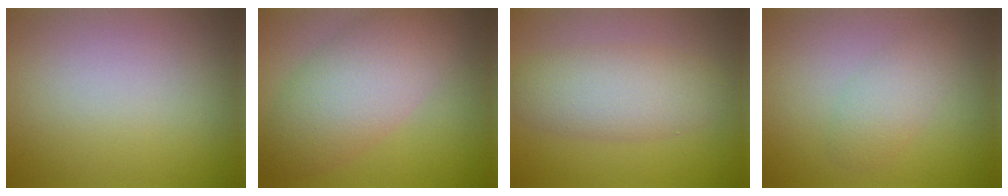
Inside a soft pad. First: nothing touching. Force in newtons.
{"total": 7.2, "press": 7.2, "slide": 0.6}
{"total": 4.7, "press": 4.7, "slide": 0.1}
{"total": 2.4, "press": 2.4, "slide": 0.1}